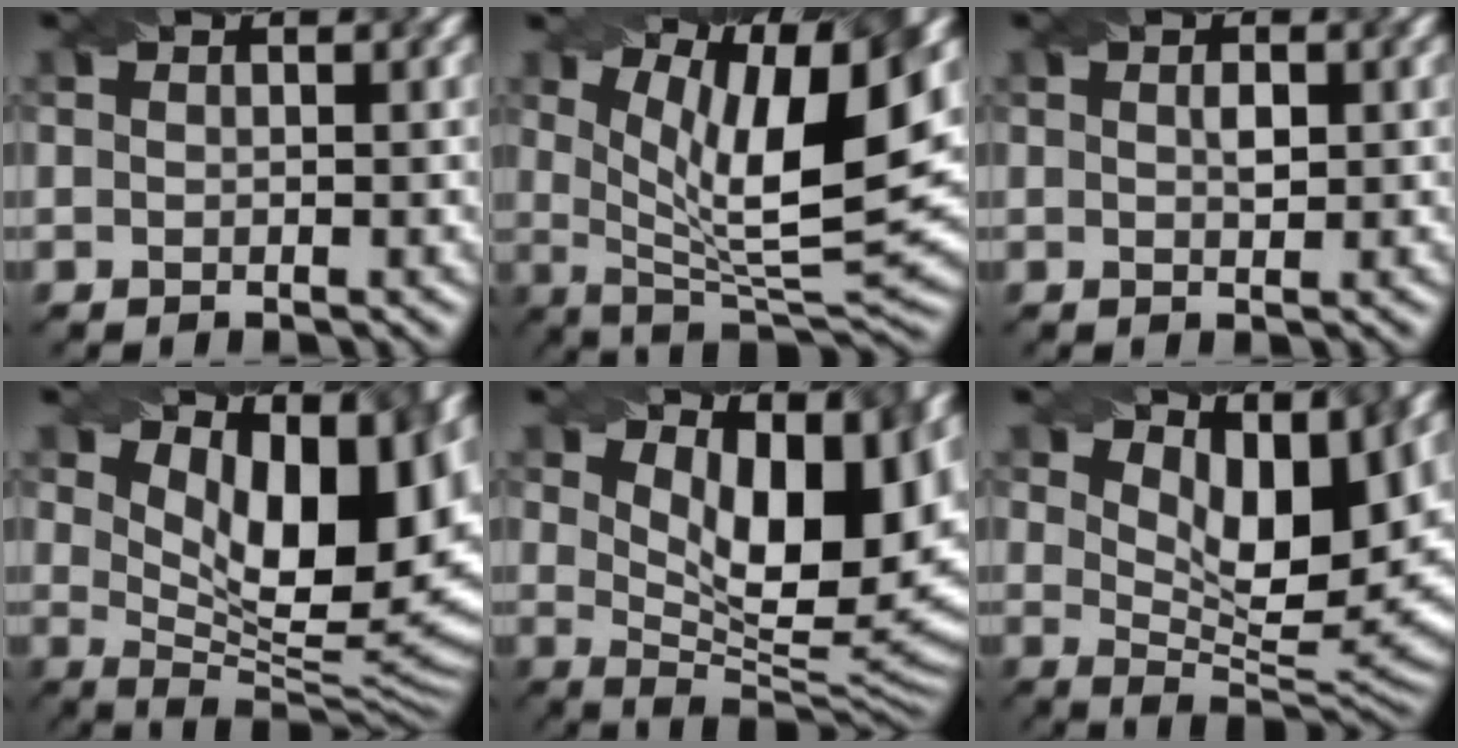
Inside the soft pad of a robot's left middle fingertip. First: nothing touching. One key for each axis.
{"total": 11.6, "fx": 4.6, "fy": 3.1, "fz": 10.2, "tx": -0.160, "ty": -0.002, "tz": 0.079}
{"total": 1.1, "fx": 0.4, "fy": 0.4, "fz": 0.9, "tx": -0.018, "ty": 0.002, "tz": 0.009}
{"total": 13.4, "fx": 5.4, "fy": 5.7, "fz": 10.9, "tx": -0.147, "ty": 0.000, "tz": 0.092}
{"total": 11.9, "fx": 4.8, "fy": 4.8, "fz": 9.8, "tx": -0.137, "ty": -0.004, "tz": 0.079}
{"total": 8.0, "fx": 4.2, "fy": 2.9, "fz": 6.1, "tx": -0.104, "ty": -0.010, "tz": 0.074}